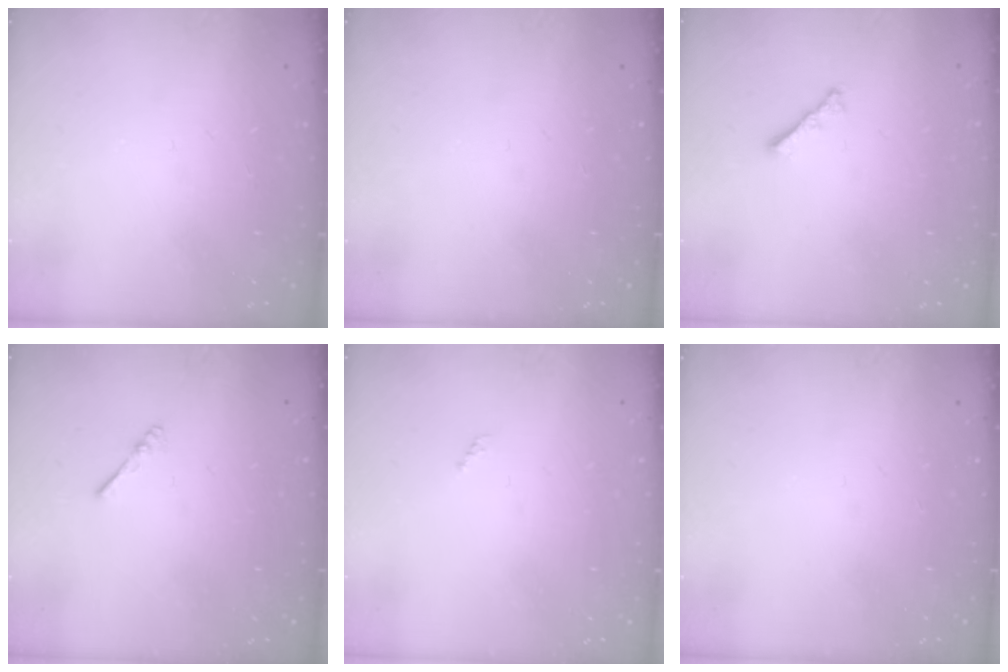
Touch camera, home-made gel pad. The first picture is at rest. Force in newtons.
{"total": 0.0}
{"total": 2.4, "press": 2.3, "slide": 0.6}
{"total": 2.2, "press": 2.2, "slide": 0.4}
{"total": 0.0}
{"total": 0.0}